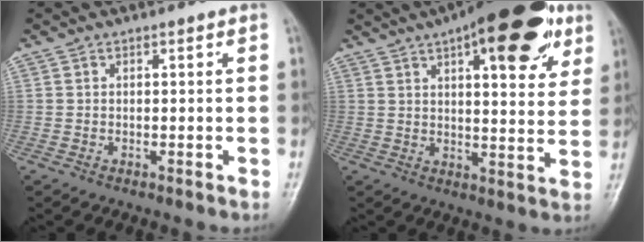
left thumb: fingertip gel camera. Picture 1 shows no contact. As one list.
[{"total": 21.3, "force": [11.2, 7.9, 16.3], "torque": [-0.202, -0.016, 0.155]}]